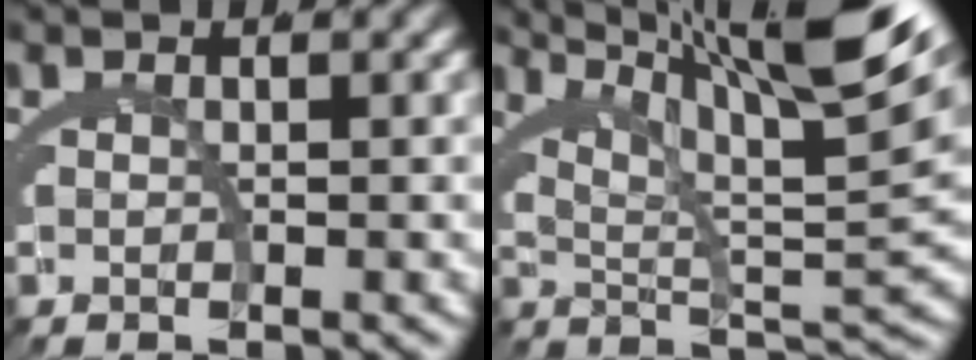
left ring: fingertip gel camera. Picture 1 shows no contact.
{"total": 11.2, "force": [5.7, 3.1, 9.1], "torque": [-0.107, 0.012, 0.080]}